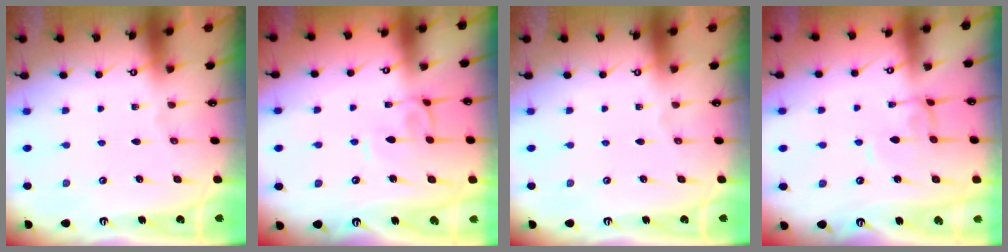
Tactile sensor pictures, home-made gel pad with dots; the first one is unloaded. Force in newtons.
{"total": 2.9, "press": 2.9, "slide": 0.2}
{"total": 0.0}
{"total": 2.1, "press": 2.1, "slide": 0.2}